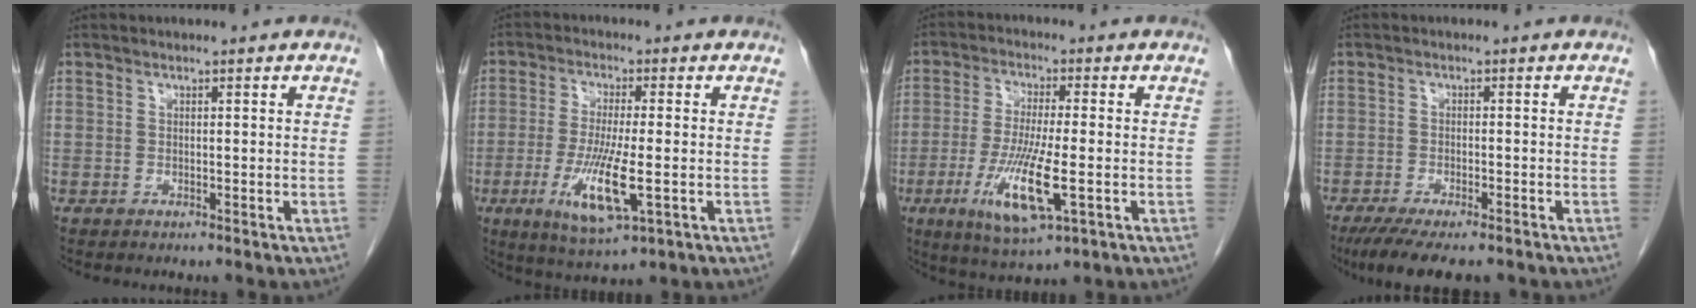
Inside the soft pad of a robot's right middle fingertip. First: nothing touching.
{"total": 9.5, "force": [-2.4, 1.3, 9.1], "torque": [-0.184, -0.025, -0.041]}
{"total": 10.8, "force": [-3.0, 1.4, 10.2], "torque": [-0.207, -0.025, -0.052]}
{"total": 9.7, "force": [-7.6, 2.4, 5.5], "torque": [-0.082, -0.013, -0.116]}